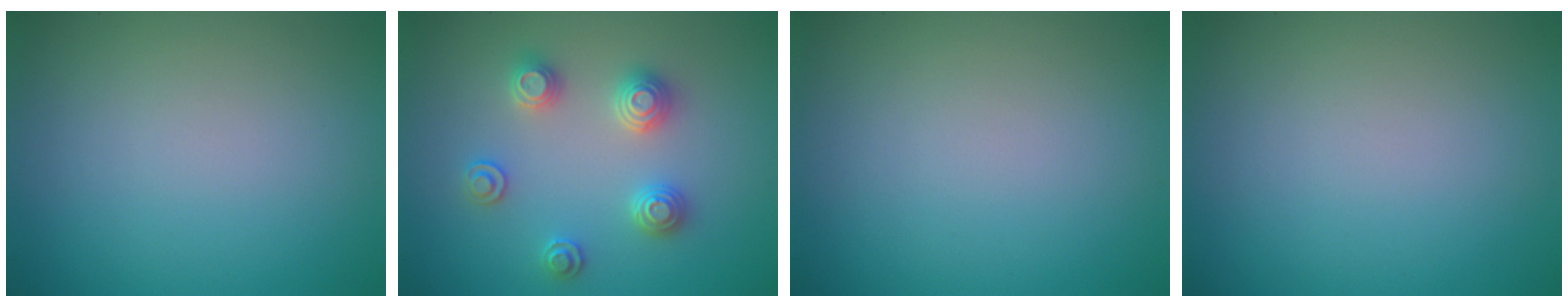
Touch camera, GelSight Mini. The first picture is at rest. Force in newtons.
{"total": 2.9, "press": 2.8, "slide": 0.3}
{"total": 0.0}
{"total": 0.0}